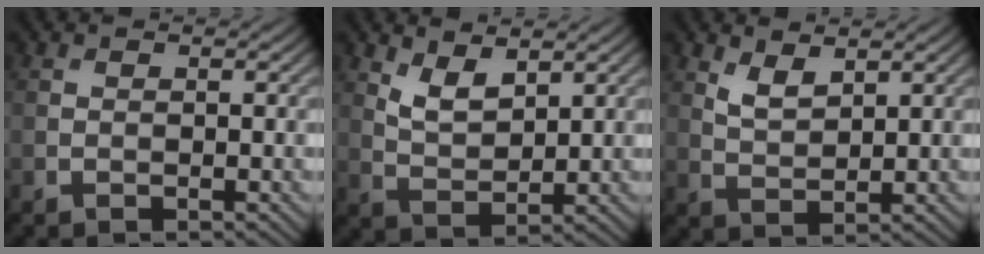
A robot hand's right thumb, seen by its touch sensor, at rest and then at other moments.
{"total": 4.1, "force": [2.6, 1.8, 2.6], "torque": [-0.061, -0.011, 0.056]}
{"total": 3.0, "force": [2.0, 1.3, 1.8], "torque": [-0.044, -0.008, 0.045]}